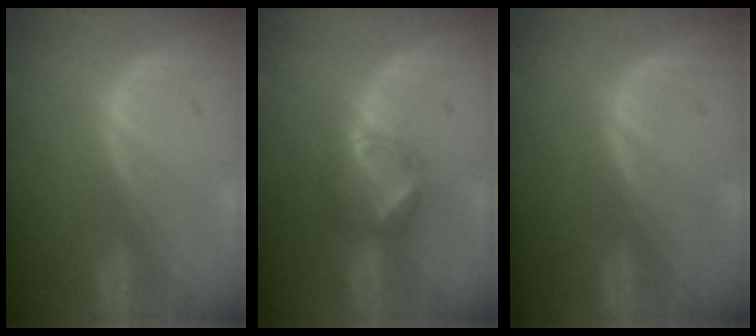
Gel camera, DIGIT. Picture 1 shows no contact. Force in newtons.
{"total": 6.2, "press": 5.5, "slide": 2.8}
{"total": 0.0}